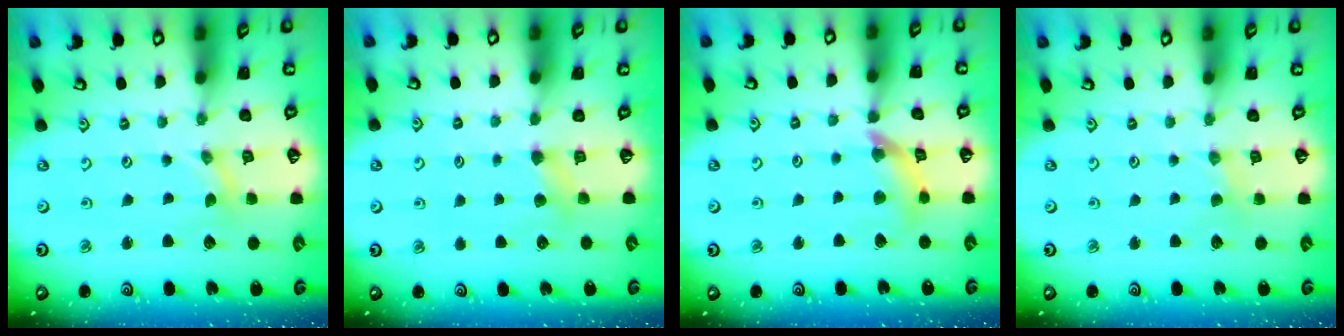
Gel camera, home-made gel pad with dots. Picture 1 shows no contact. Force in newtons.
{"total": 3.8, "press": 3.7, "slide": 0.7}
{"total": 10.9, "press": 10.8, "slide": 1.4}
{"total": 1.2, "press": 1.2, "slide": 0.2}